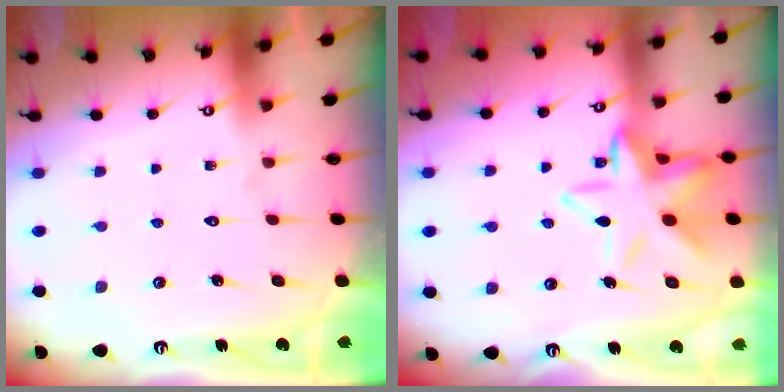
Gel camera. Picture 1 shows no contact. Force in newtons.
{"total": 14.4, "press": 14.3, "slide": 1.3}